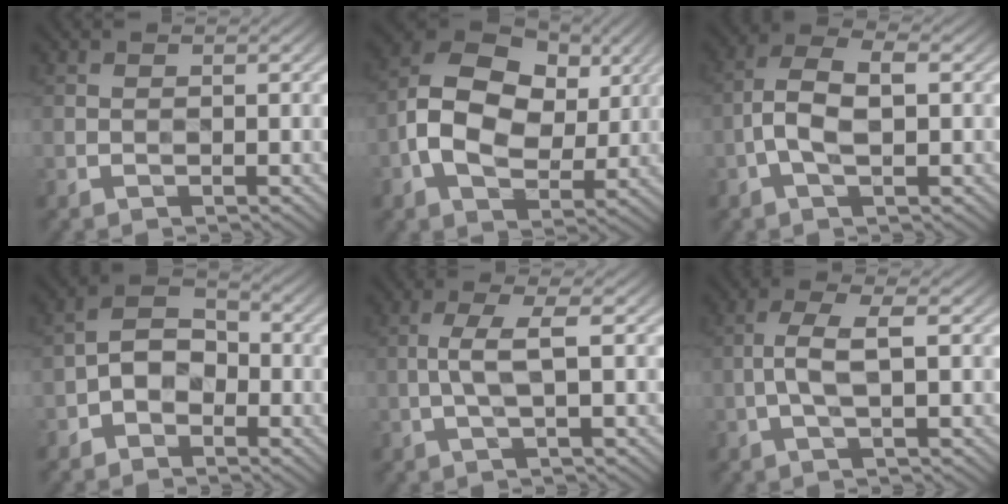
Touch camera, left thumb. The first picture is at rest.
{"total": 11.2, "force": [0.7, 8.0, 7.7], "torque": [-0.154, 0.016, 0.006]}
{"total": 6.0, "force": [-1.2, 2.6, 5.3], "torque": [-0.108, 0.014, -0.026]}
{"total": 5.4, "force": [-2.8, 3.5, 3.0], "torque": [-0.037, 0.011, -0.063]}
{"total": 3.4, "force": [-0.5, 0.4, 3.4], "torque": [-0.072, 0.012, -0.013]}
{"total": 3.8, "force": [-0.8, 0.8, 3.6], "torque": [-0.082, 0.011, -0.017]}